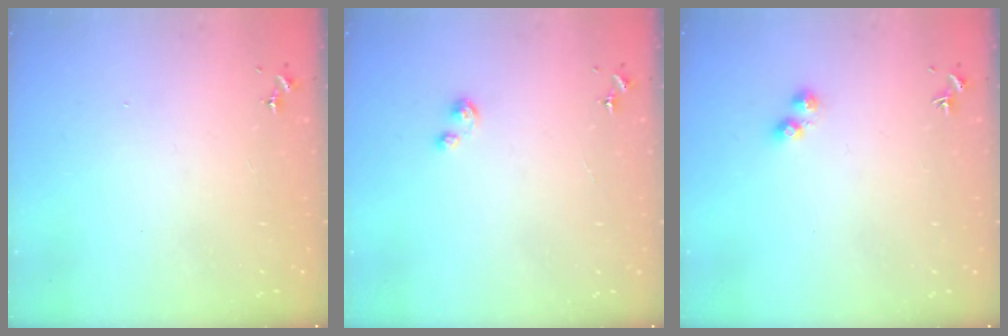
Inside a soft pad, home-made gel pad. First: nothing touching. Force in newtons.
{"total": 3.3, "press": 3.3, "slide": 0.4}
{"total": 2.8, "press": 2.8, "slide": 0.5}